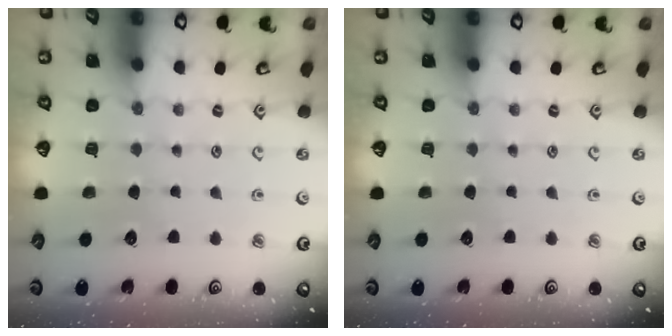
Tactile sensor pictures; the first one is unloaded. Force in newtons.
{"total": 0.0}